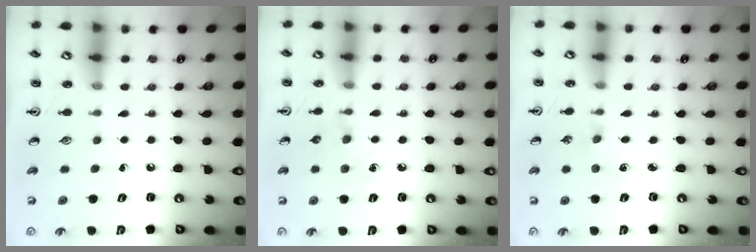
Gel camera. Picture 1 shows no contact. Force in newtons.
{"total": 6.4, "press": 6.3, "slide": 0.9}
{"total": 1.2, "press": 1.2, "slide": 0.3}